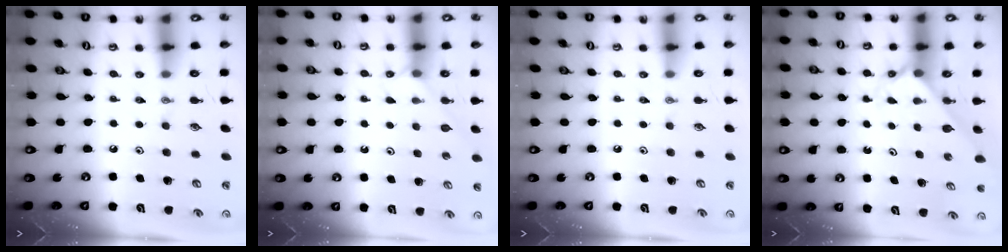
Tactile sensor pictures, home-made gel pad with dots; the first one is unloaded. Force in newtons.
{"total": 4.5, "press": 4.5, "slide": 0.6}
{"total": 0.0}
{"total": 2.2, "press": 2.2, "slide": 0.2}